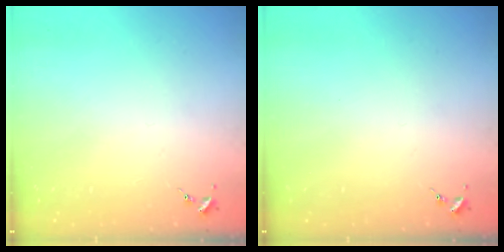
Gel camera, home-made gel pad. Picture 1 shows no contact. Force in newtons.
{"total": 0.0}